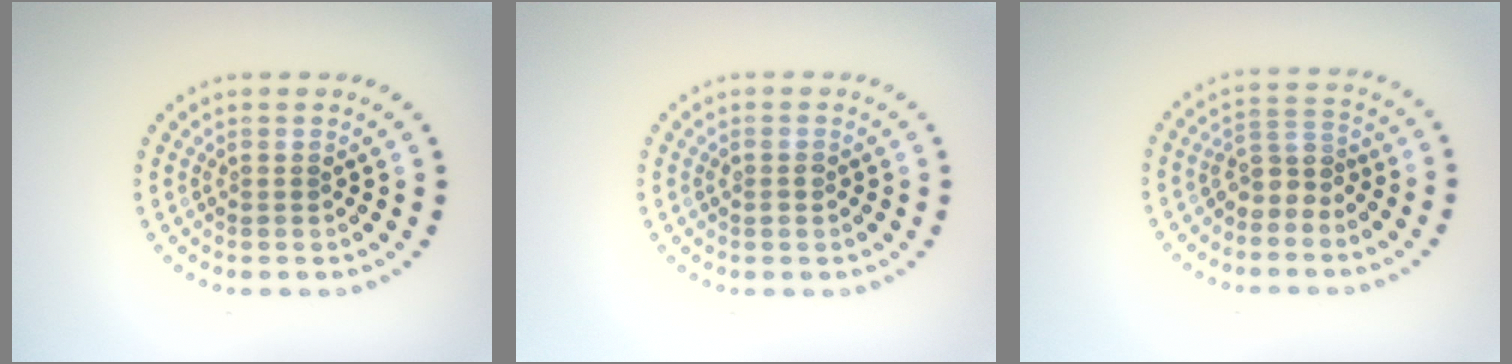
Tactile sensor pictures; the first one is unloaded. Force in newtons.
{"total": 0.7, "press": 0.7, "slide": 0.3}
{"total": 2.5, "press": 2.0, "slide": 1.5}